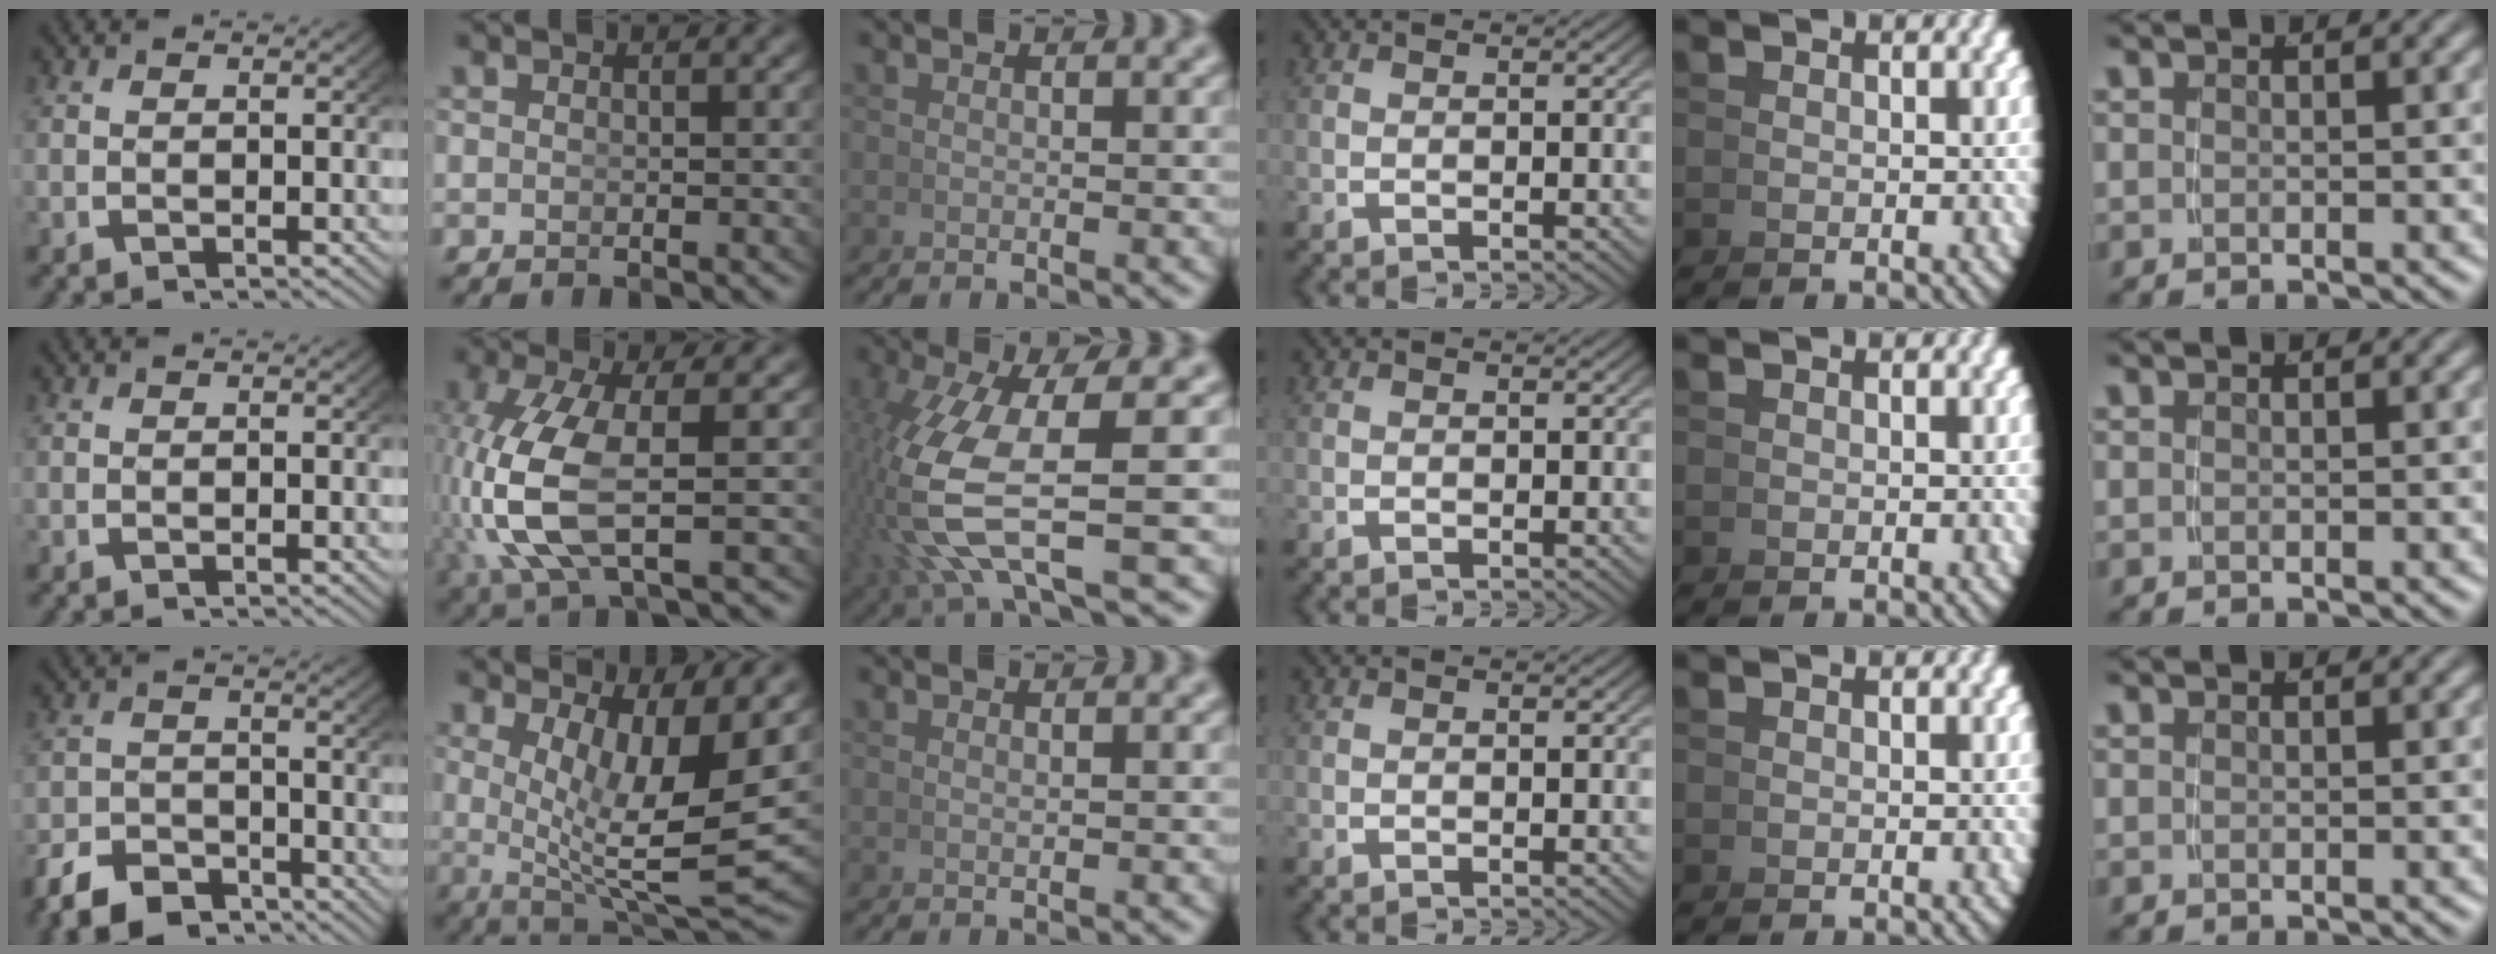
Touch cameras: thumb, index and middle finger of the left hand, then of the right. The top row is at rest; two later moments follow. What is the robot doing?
{"motion": "grasp_and_lifting", "object": "whiteboard"}